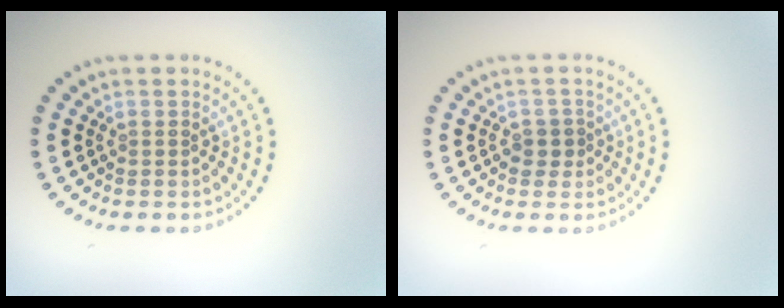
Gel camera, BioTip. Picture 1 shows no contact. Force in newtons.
{"total": 1.3, "press": 1.1, "slide": 0.7}